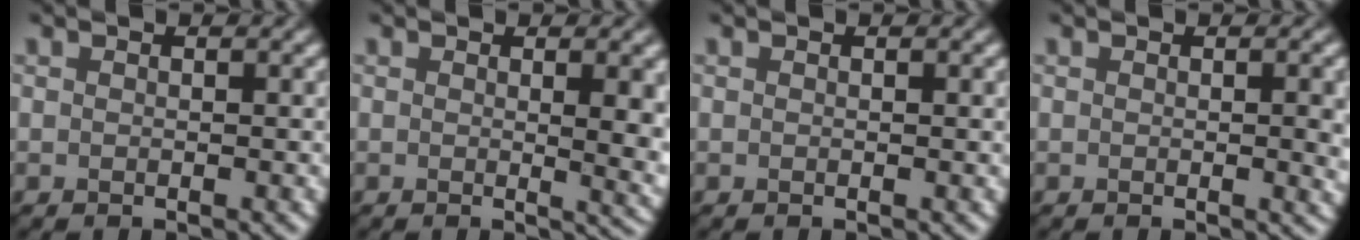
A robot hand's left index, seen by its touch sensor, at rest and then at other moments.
{"total": 5.0, "force": [0.6, 1.7, 4.7], "torque": [-0.042, -0.004, 0.013]}
{"total": 0.0}
{"total": 2.7, "force": [0.0, 0.7, 2.6], "torque": [-0.025, 0.000, -0.002]}